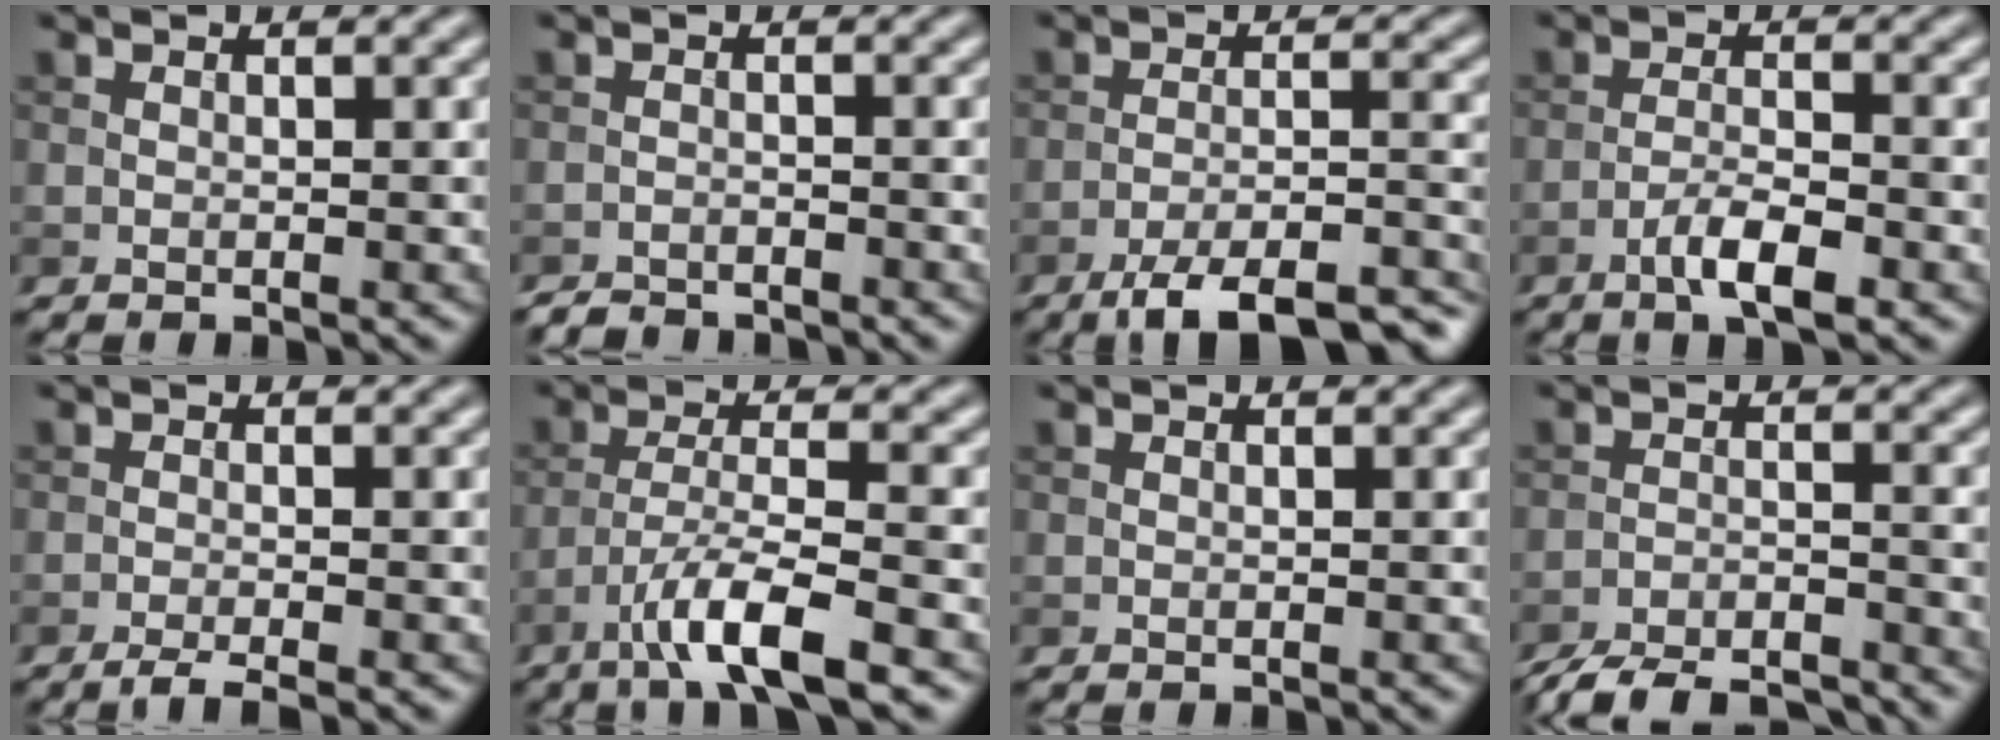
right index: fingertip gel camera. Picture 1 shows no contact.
{"total": 2.1, "force": [-2.0, 0.4, 0.2], "torque": [0.002, -0.001, -0.039]}
{"total": 9.9, "force": [-7.9, 2.4, 5.5], "torque": [-0.079, -0.009, -0.118]}
{"total": 3.8, "force": [-2.2, 0.9, 3.0], "torque": [-0.060, 0.005, -0.044]}
{"total": 2.3, "force": [-1.6, 0.3, 1.6], "torque": [-0.026, 0.000, -0.037]}
{"total": 6.4, "force": [-3.9, 1.2, 5.0], "torque": [-0.086, 0.003, -0.075]}
{"total": 0.0}
{"total": 8.2, "force": [-7.6, 1.6, 2.7], "torque": [-0.046, -0.017, -0.126]}